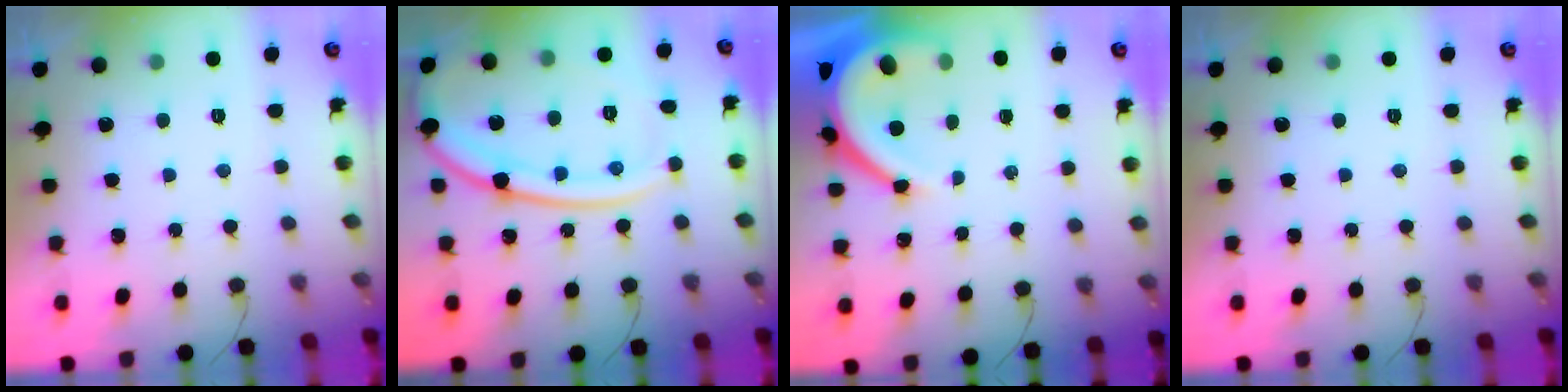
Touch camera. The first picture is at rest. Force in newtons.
{"total": 19.9, "press": 19.8, "slide": 2.3}
{"total": 8.8, "press": 8.7, "slide": 1.4}
{"total": 0.0}